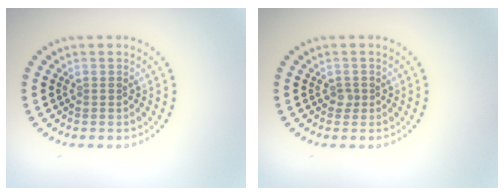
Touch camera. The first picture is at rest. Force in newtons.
{"total": 0.7, "press": 0.6, "slide": 0.5}